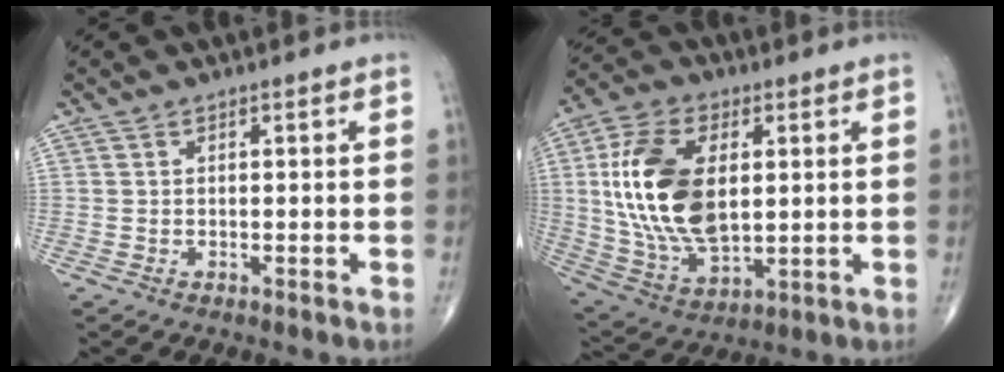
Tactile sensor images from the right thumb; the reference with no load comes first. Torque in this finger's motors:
{"motor_torque": [1.03, 2.65, 2.14, 0.63, 0.73]}